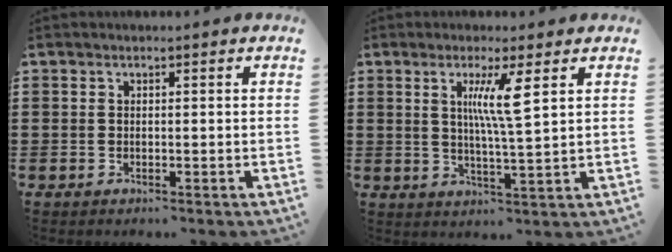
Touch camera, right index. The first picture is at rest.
{"total": 6.1, "force": [2.2, 0.0, 5.7], "torque": [-0.117, -0.002, 0.032]}